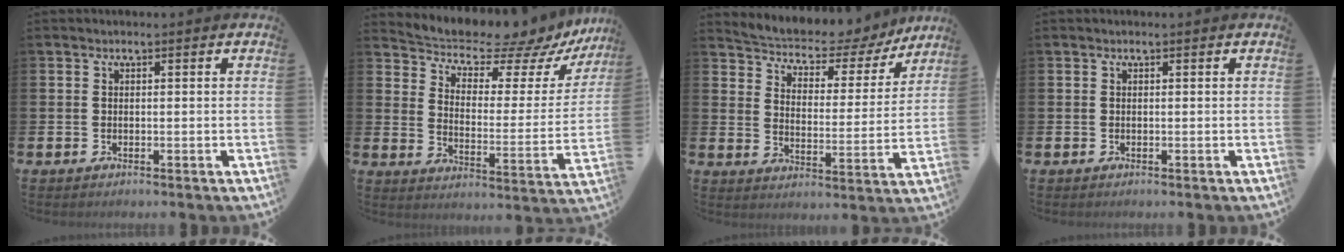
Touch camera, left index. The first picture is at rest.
{"total": 8.7, "force": [7.8, 2.4, 2.9], "torque": [-0.077, -0.060, 0.125]}
{"total": 5.7, "force": [5.4, 1.8, 1.0], "torque": [-0.048, -0.044, 0.087]}
{"total": 0.0}